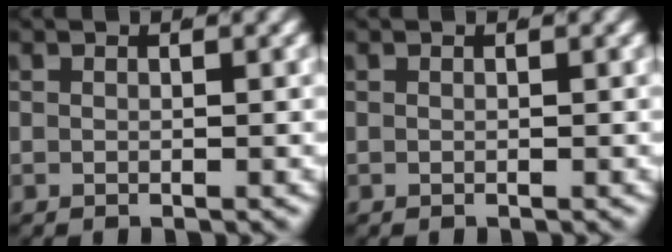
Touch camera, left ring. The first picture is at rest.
{"total": 0.0}